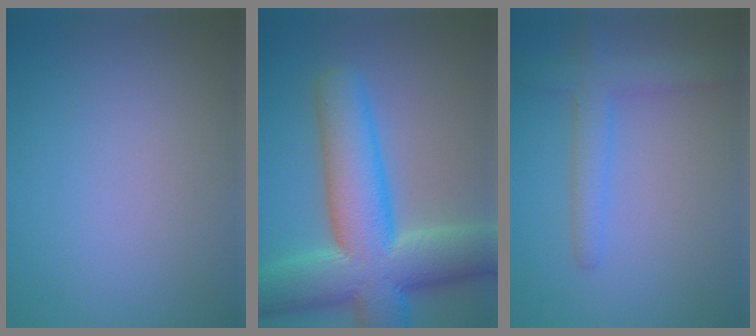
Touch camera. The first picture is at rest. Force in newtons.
{"total": 12.9, "press": 12.9, "slide": 0.6}
{"total": 3.3, "press": 3.3, "slide": 0.2}